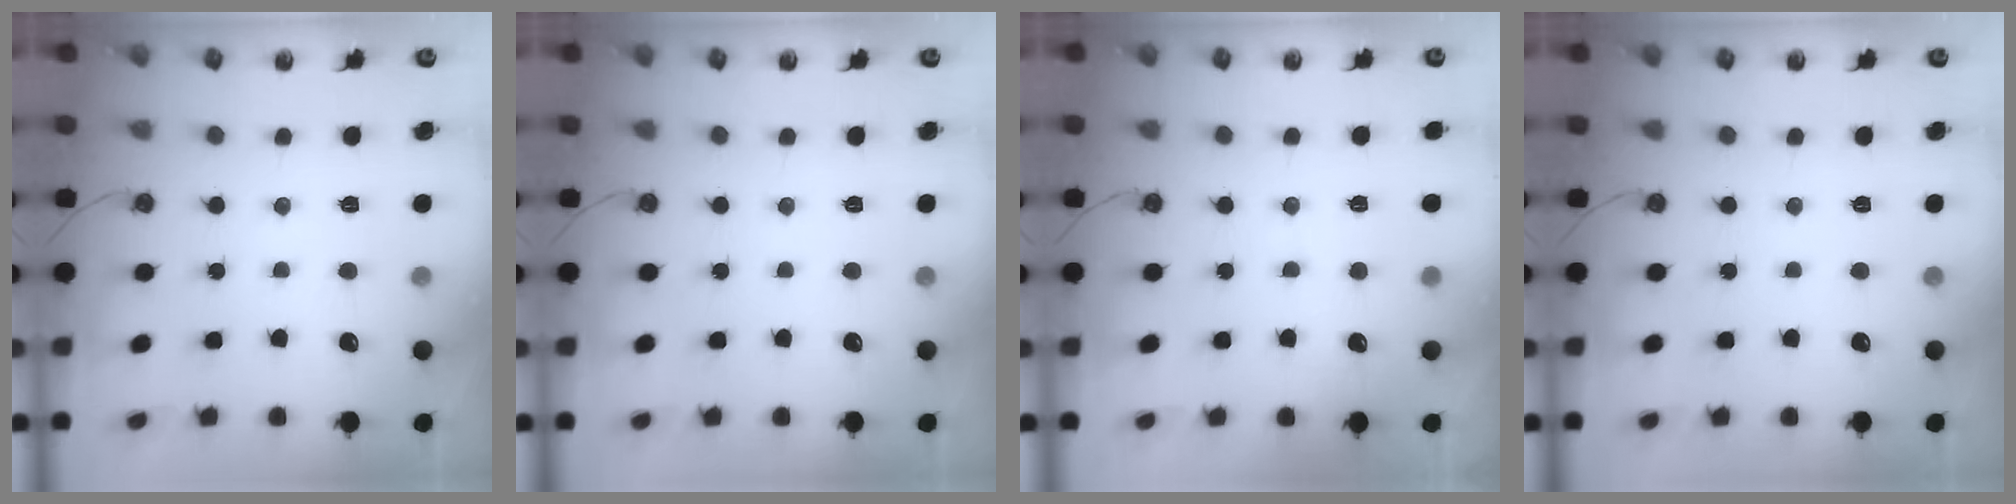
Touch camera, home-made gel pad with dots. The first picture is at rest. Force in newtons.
{"total": 0.0}
{"total": 2.6, "press": 2.4, "slide": 0.9}
{"total": 0.0}